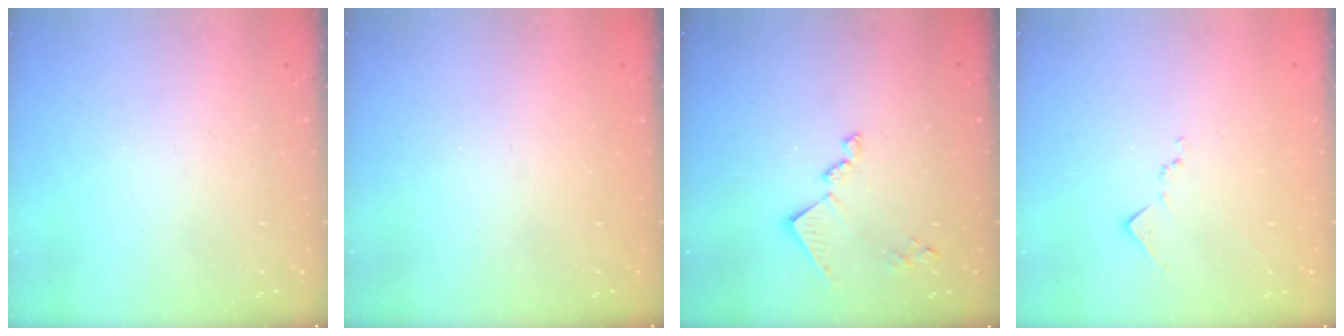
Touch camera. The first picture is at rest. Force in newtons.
{"total": 0.9, "press": 0.9, "slide": 0.1}
{"total": 11.0, "press": 11.0, "slide": 0.2}
{"total": 7.7, "press": 7.7, "slide": 0.6}